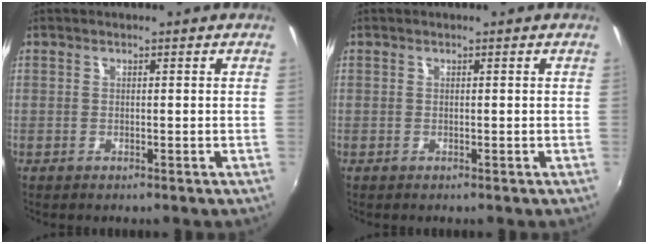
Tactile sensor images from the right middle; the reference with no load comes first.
{"total": 0.0}